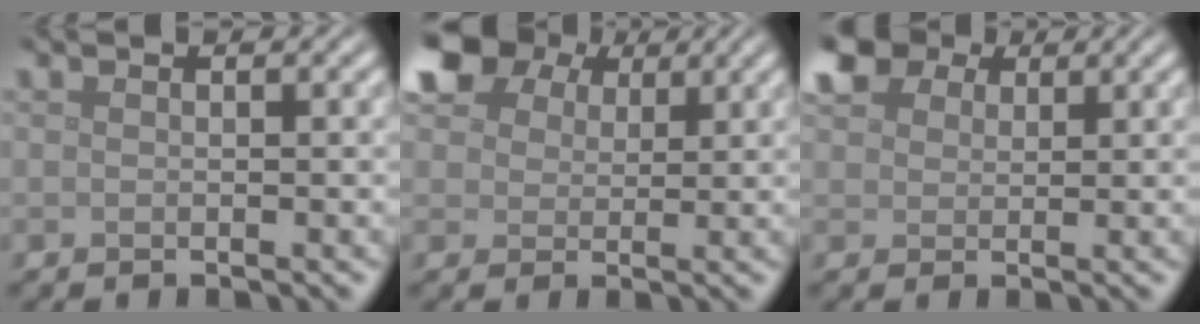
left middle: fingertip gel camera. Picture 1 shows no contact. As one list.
[{"total": 8.6, "force": [5.3, 5.4, 4.2], "torque": [-0.115, 0.025, 0.080]}, {"total": 5.2, "force": [3.4, 3.2, 2.4], "torque": [-0.064, 0.014, 0.058]}]